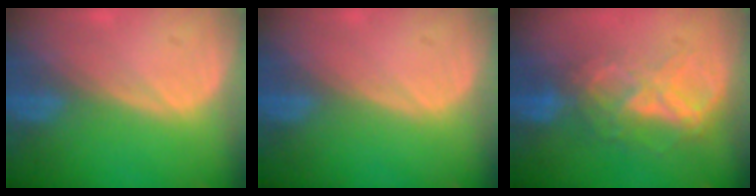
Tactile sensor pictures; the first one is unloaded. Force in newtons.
{"total": 0.0}
{"total": 6.6, "press": 6.4, "slide": 1.5}